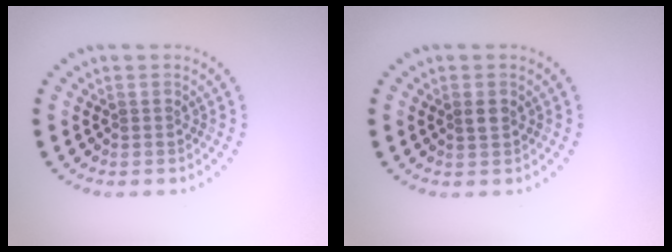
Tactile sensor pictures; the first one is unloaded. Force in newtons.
{"total": 1.0, "press": 1.0, "slide": 0.4}